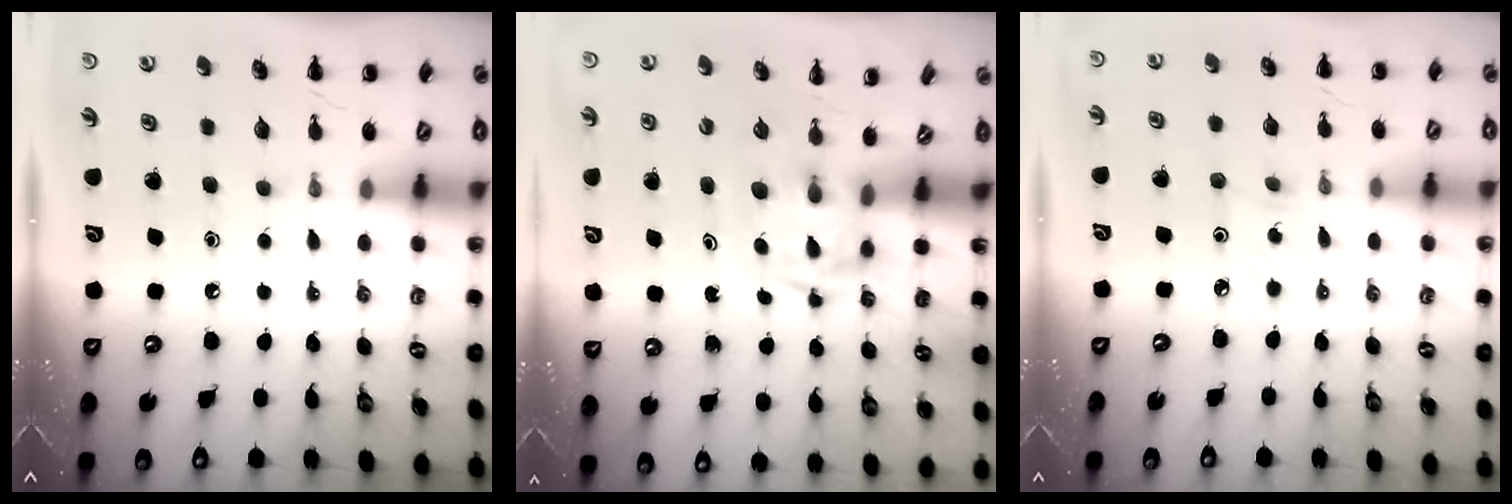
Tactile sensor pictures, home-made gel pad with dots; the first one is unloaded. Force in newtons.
{"total": 2.9, "press": 2.9, "slide": 0.1}
{"total": 2.1, "press": 2.0, "slide": 0.7}